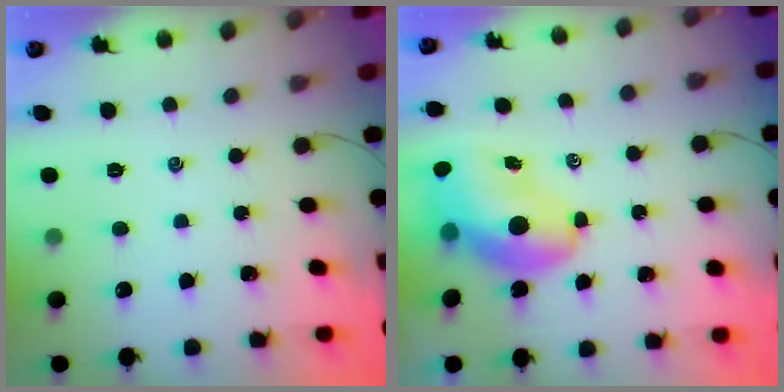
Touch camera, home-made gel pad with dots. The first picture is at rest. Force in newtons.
{"total": 9.7, "press": 9.5, "slide": 2.2}